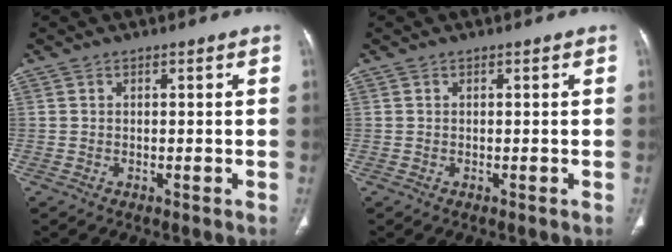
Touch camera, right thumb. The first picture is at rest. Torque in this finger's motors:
{"motor_torque": [0.00, 0.00, -0.09, 0.09, 0.00]}